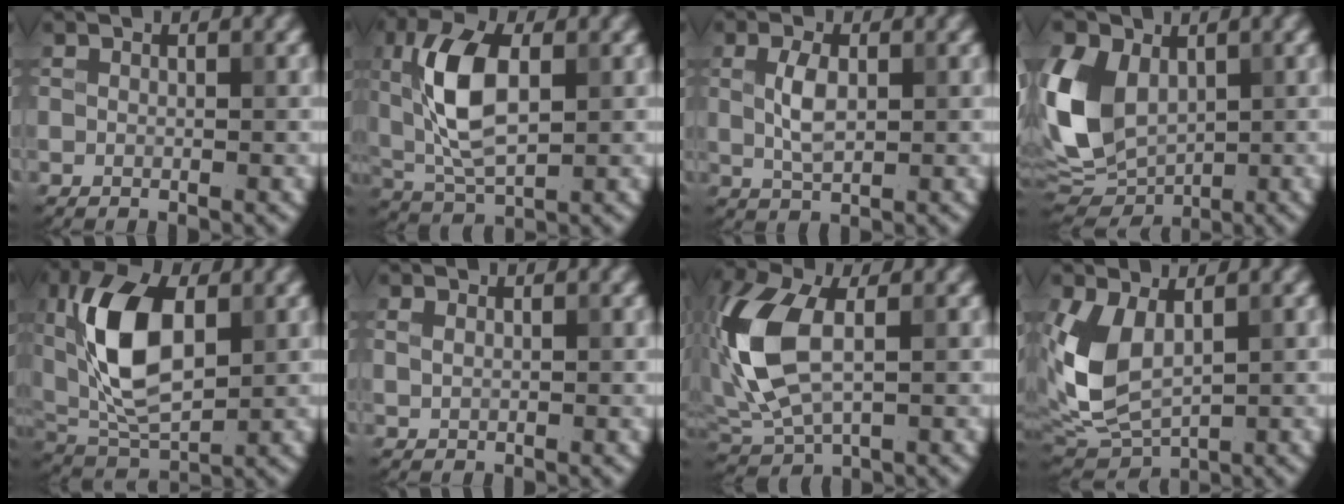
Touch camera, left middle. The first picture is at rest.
{"total": 7.6, "force": [1.1, 3.8, 6.6], "torque": [-0.139, 0.007, 0.019]}
{"total": 3.0, "force": [0.4, 1.5, 2.6], "torque": [-0.060, 0.001, 0.010]}
{"total": 9.4, "force": [1.3, 6.5, 6.8], "torque": [-0.167, 0.004, 0.013]}
{"total": 9.8, "force": [1.8, 5.4, 8.0], "torque": [-0.168, 0.007, 0.029]}
{"total": 0.8, "force": [0.3, 0.5, 0.5], "torque": [-0.014, 0.000, 0.009]}
{"total": 8.7, "force": [0.5, 5.0, 7.1], "torque": [-0.180, 0.003, 0.007]}
{"total": 5.8, "force": [1.1, 3.6, 4.4], "torque": [-0.105, -0.011, 0.028]}